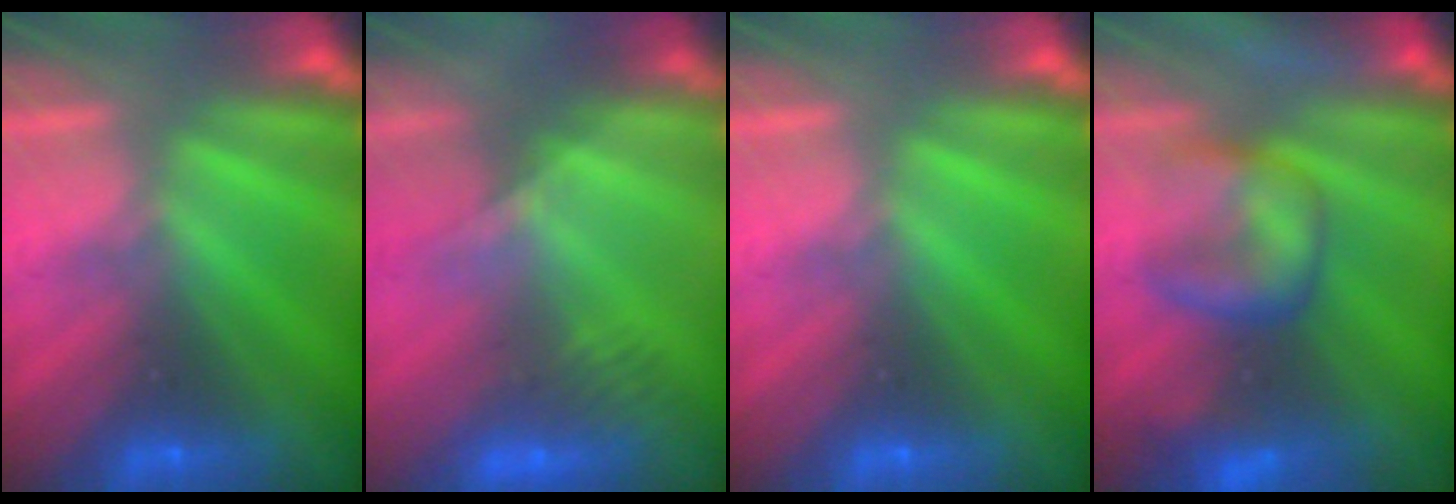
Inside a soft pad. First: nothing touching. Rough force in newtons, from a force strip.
{"total": 2.4}
{"total": 0.0}
{"total": 8.0}